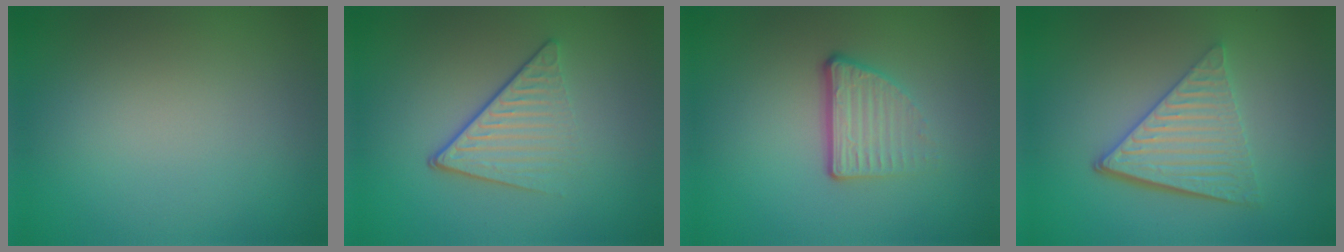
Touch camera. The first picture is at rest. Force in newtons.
{"total": 4.2, "press": 2.7, "slide": 3.2}
{"total": 3.7, "press": 2.2, "slide": 3.0}
{"total": 5.5, "press": 3.9, "slide": 3.9}